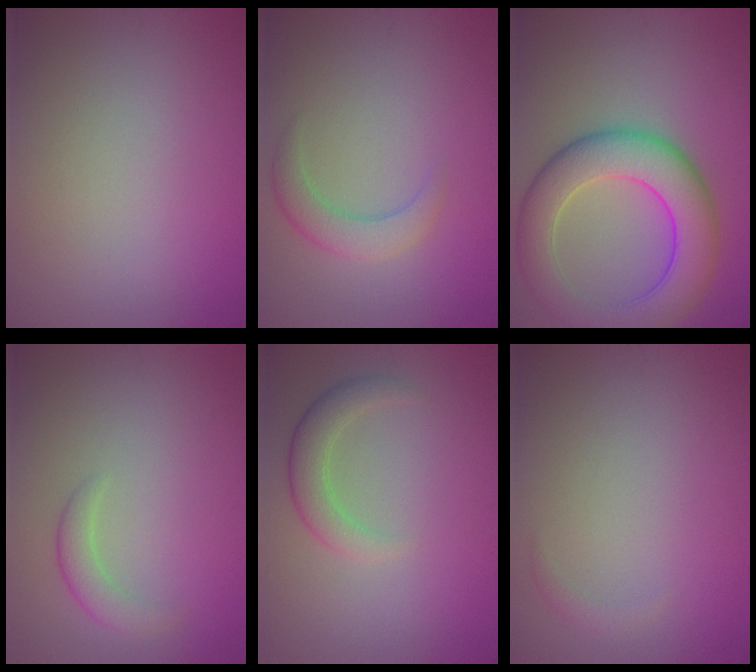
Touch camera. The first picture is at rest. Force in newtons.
{"total": 2.8, "press": 2.8, "slide": 0.1}
{"total": 8.5, "press": 8.5, "slide": 0.2}
{"total": 2.0, "press": 2.0, "slide": 0.2}
{"total": 2.8, "press": 2.8, "slide": 0.2}
{"total": 0.7, "press": 0.7, "slide": 0.1}